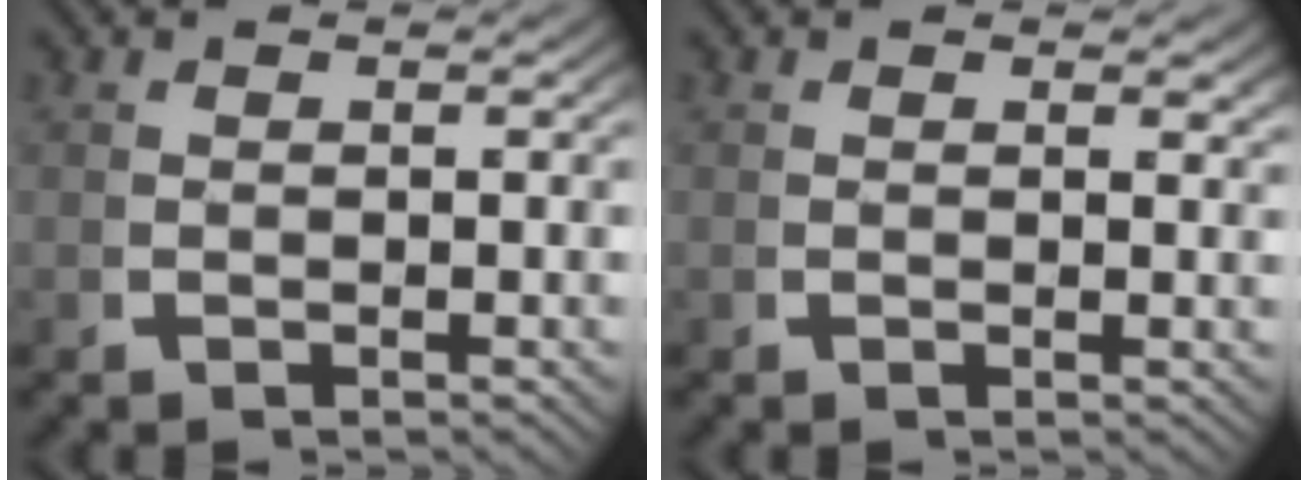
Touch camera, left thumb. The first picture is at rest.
{"total": 0.8, "force": [0.6, 0.3, 0.3], "torque": [-0.002, -0.005, 0.008]}